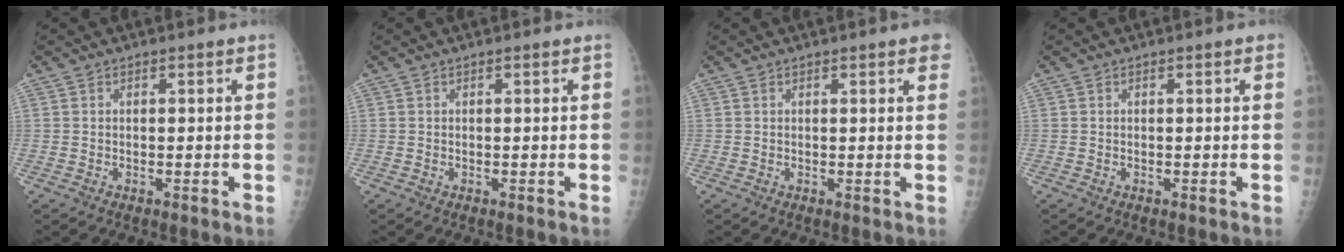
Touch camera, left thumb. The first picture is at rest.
{"total": 0.0}
{"total": 2.8, "force": [1.6, 0.5, 2.1], "torque": [-0.019, 0.001, 0.017]}
{"total": 0.0}